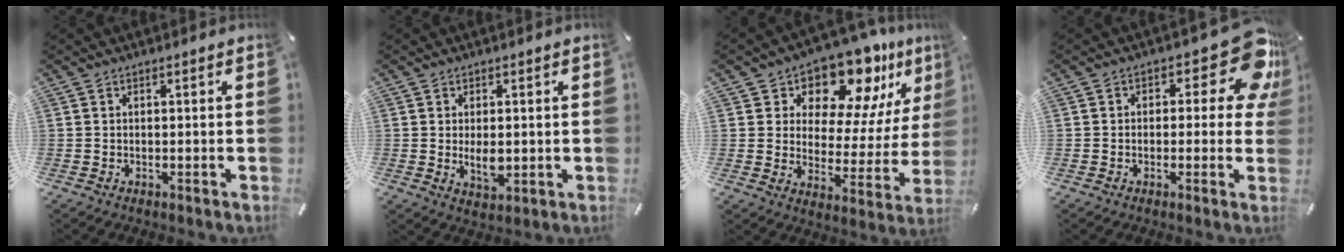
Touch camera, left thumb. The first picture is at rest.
{"total": 4.8, "force": [0.0, 2.9, 3.8], "torque": [-0.069, -0.008, -0.004]}
{"total": 14.8, "force": [11.7, 7.0, 5.5], "torque": [-0.086, -0.109, 0.202]}
{"total": 13.2, "force": [5.0, 6.3, 10.5], "torque": [-0.132, -0.032, 0.087]}